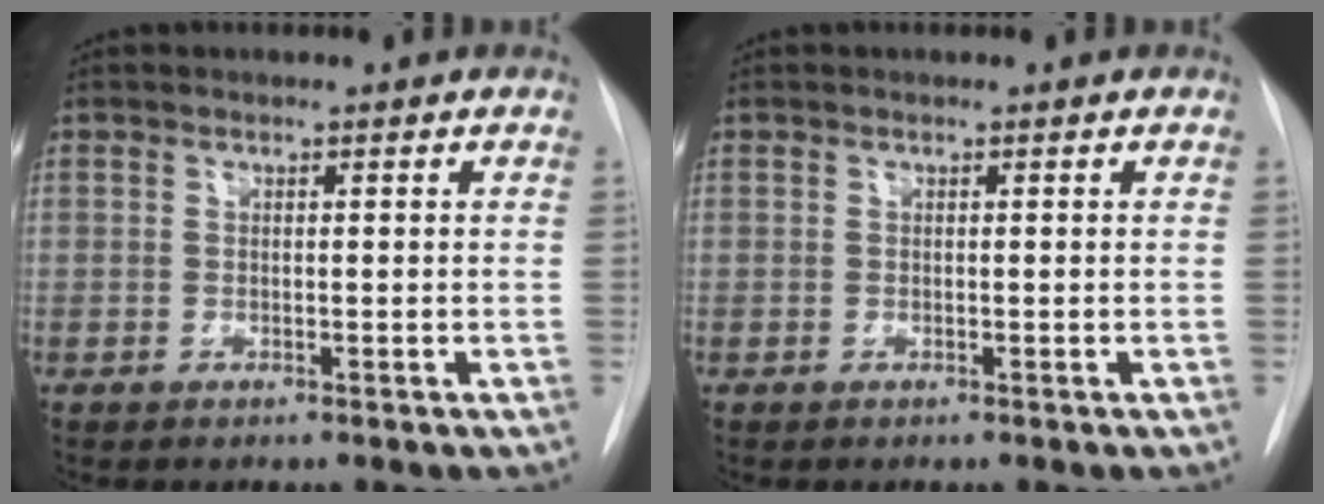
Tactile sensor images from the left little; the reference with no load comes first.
{"total": 0.0}